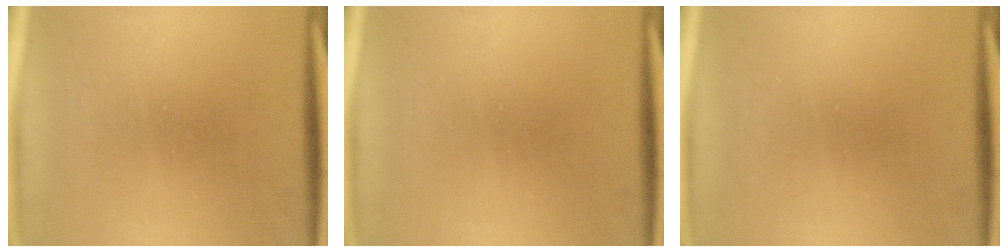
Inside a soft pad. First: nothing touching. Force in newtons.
{"total": 0.0}
{"total": 0.0}